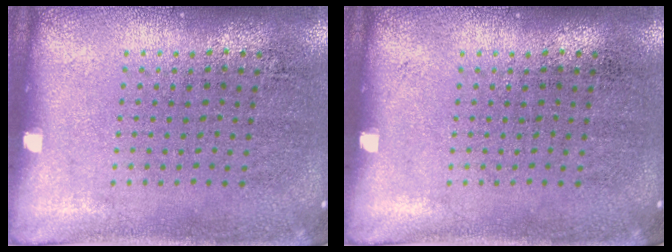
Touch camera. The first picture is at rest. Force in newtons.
{"total": 0.0}